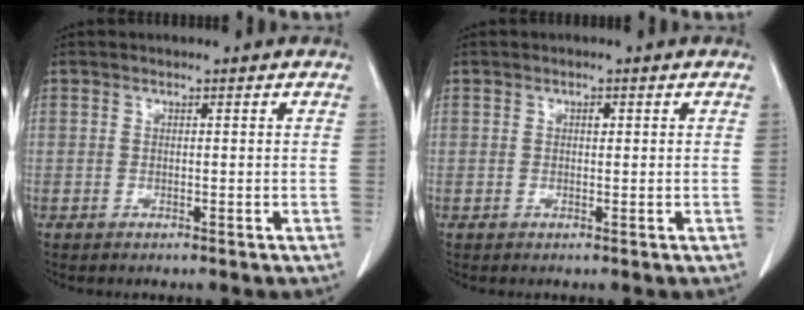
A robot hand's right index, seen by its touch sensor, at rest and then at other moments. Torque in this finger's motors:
{"motor_torque": [0.08, -0.01, 0.02, 0.01]}